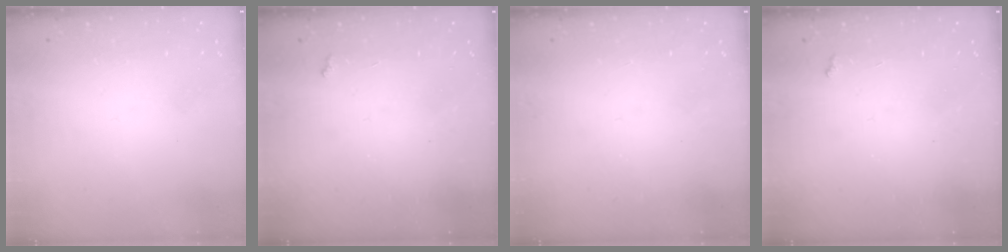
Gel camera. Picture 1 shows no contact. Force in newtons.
{"total": 2.8, "press": 2.8, "slide": 0.4}
{"total": 0.9, "press": 0.9, "slide": 0.1}
{"total": 2.8, "press": 2.8, "slide": 0.4}